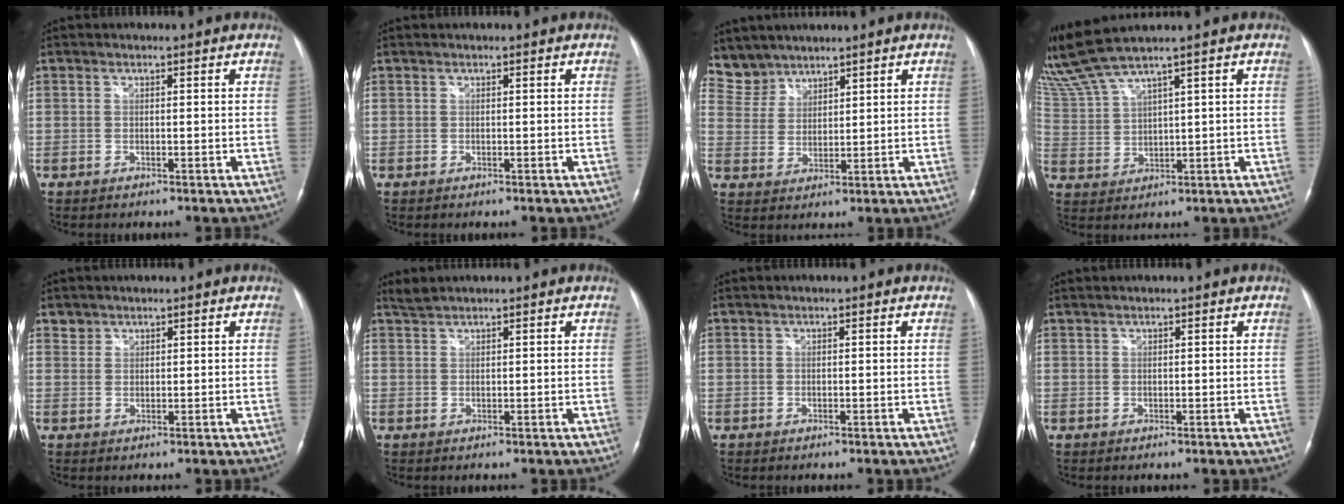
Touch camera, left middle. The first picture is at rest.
{"total": 0.0}
{"total": 5.2, "force": [4.7, 2.0, -0.7], "torque": [0.013, 0.007, 0.104]}
{"total": 7.1, "force": [6.1, -1.2, 3.3], "torque": [-0.088, 0.009, 0.137]}
{"total": 1.4, "force": [1.1, 0.9, -0.3], "torque": [0.013, 0.005, 0.016]}
{"total": 1.6, "force": [1.5, -0.1, 0.2], "torque": [-0.008, 0.011, 0.037]}
{"total": 0.0}
{"total": 0.8, "force": [0.7, -0.1, 0.3], "torque": [-0.010, 0.009, 0.020]}